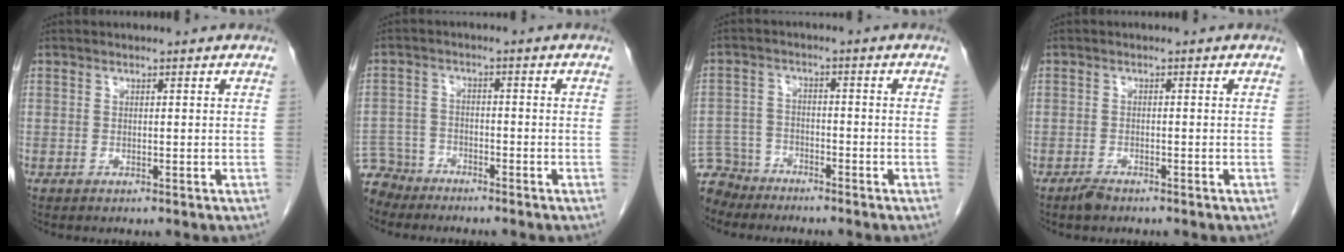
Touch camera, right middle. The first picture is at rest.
{"total": 6.2, "force": [-5.7, 2.4, -0.4], "torque": [0.007, -0.003, -0.111]}
{"total": 6.9, "force": [-6.3, 2.7, -0.1], "torque": [0.000, -0.001, -0.121]}
{"total": 1.3, "force": [-1.1, 0.4, 0.5], "torque": [-0.012, -0.003, -0.016]}